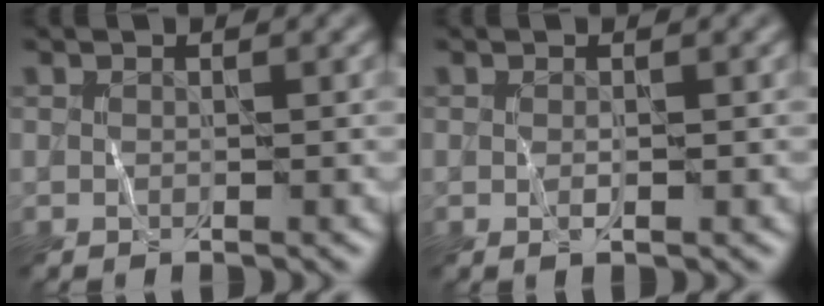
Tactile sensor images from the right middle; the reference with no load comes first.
{"total": 0.6, "force": [0.0, 0.1, 0.5], "torque": [-0.010, -0.003, -0.001]}